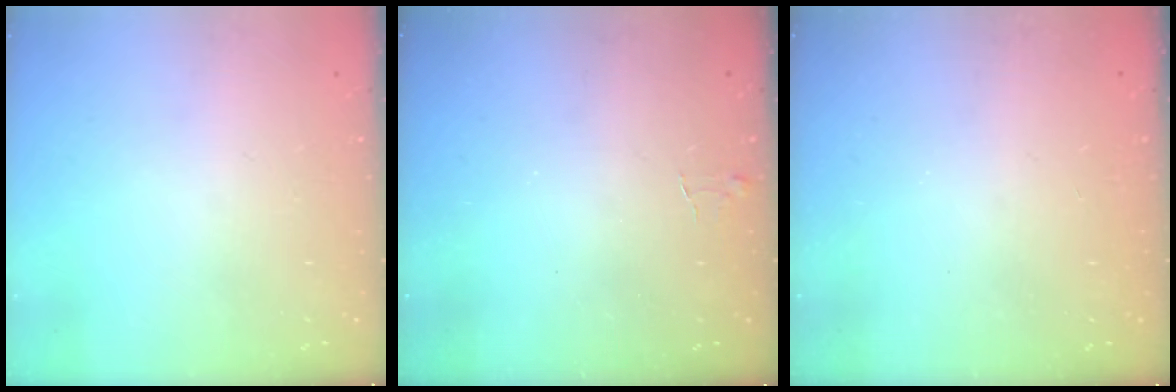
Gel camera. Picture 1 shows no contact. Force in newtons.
{"total": 3.5, "press": 3.4, "slide": 0.3}
{"total": 0.0}